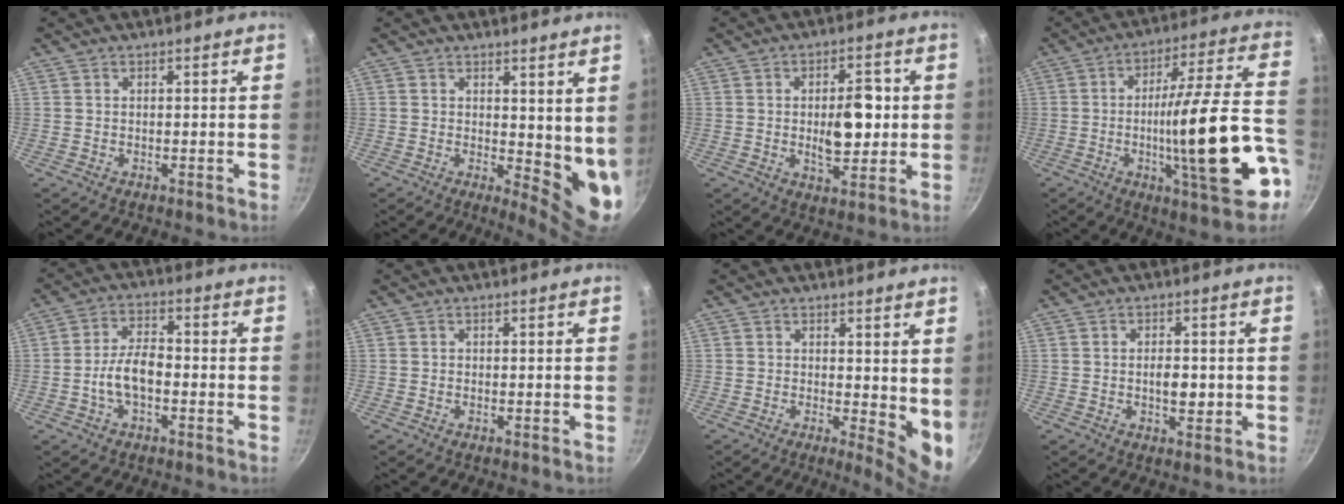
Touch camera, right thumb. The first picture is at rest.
{"total": 8.2, "force": [2.1, 3.6, 7.1], "torque": [-0.075, -0.029, 0.033]}
{"total": 9.8, "force": [0.1, 5.2, 8.3], "torque": [-0.094, 0.000, 0.003]}
{"total": 23.8, "force": [-6.8, 5.0, 22.3], "torque": [-0.308, 0.030, -0.100]}
{"total": 7.5, "force": [-2.0, 3.9, 6.1], "torque": [-0.102, 0.031, -0.042]}
{"total": 0.0}
{"total": 6.8, "force": [0.9, 2.8, 6.1], "torque": [-0.071, -0.017, 0.014]}
{"total": 3.9, "force": [-0.4, 1.9, 3.3], "torque": [-0.041, -0.001, -0.006]}